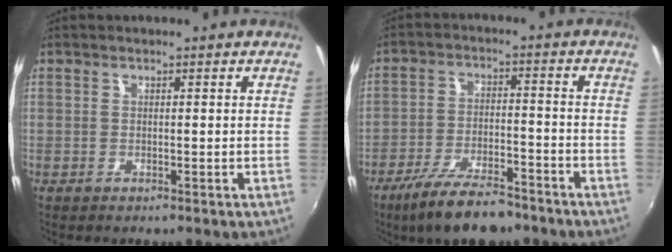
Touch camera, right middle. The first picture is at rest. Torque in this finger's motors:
{"motor_torque": [1.15, -0.98, 0.70, 0.21]}